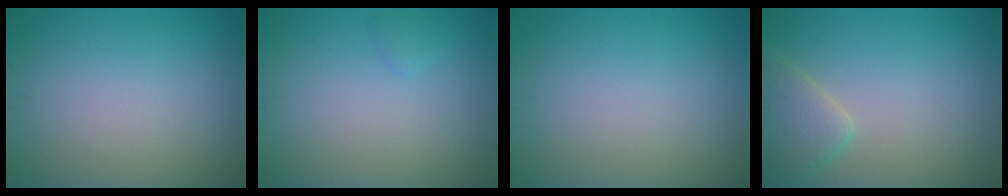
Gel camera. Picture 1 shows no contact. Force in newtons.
{"total": 0.7, "press": 0.7, "slide": 0.0}
{"total": 0.0}
{"total": 3.4, "press": 3.4, "slide": 0.4}